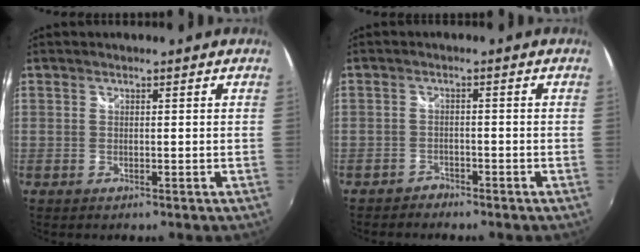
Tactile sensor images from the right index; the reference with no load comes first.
{"total": 2.5, "force": [-2.2, 1.2, -0.1], "torque": [-0.006, 0.001, -0.042]}